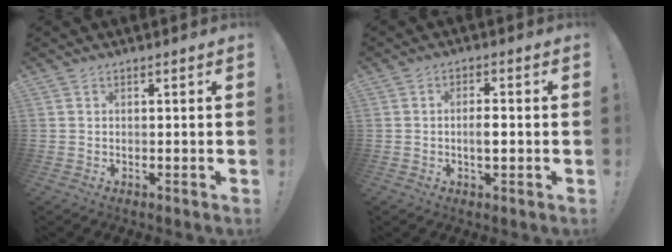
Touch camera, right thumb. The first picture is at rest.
{"total": 3.7, "force": [-0.6, 1.3, 3.5], "torque": [-0.061, 0.000, -0.015]}